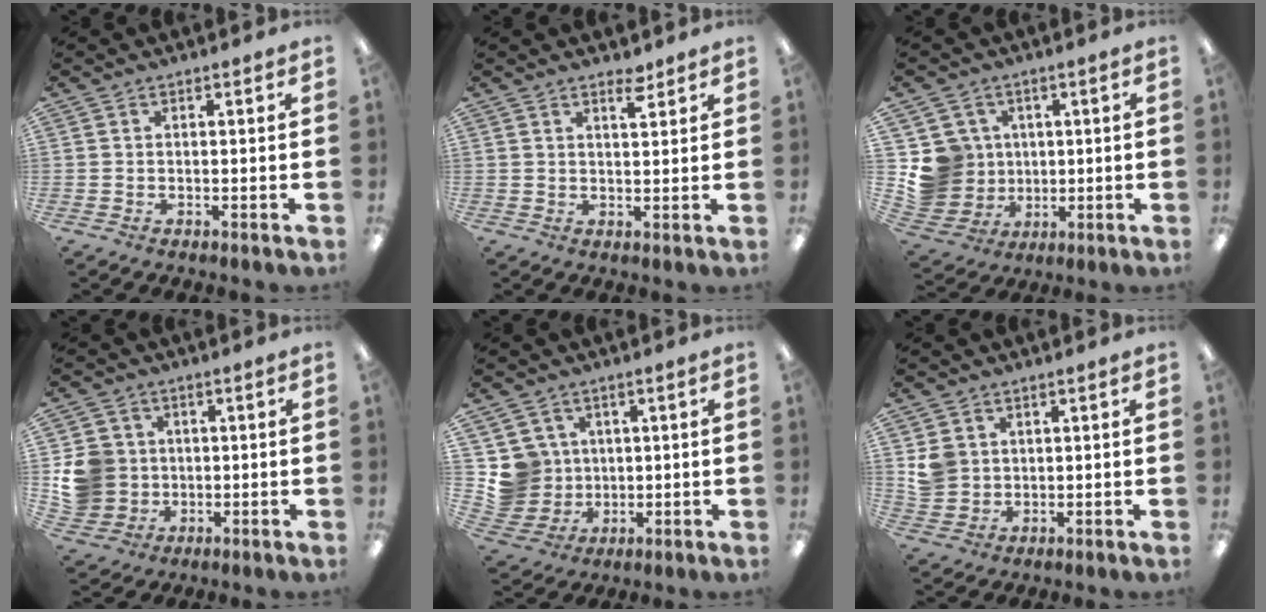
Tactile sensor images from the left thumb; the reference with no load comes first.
{"total": 3.2, "force": [2.6, 0.8, 1.7], "torque": [-0.015, -0.013, 0.042]}
{"total": 10.4, "force": [1.8, 10.1, 2.0], "torque": [-0.066, -0.006, 0.047]}
{"total": 10.3, "force": [0.7, 9.8, 3.0], "torque": [-0.081, 0.009, 0.024]}
{"total": 8.2, "force": [2.2, 7.9, 0.6], "torque": [-0.028, -0.007, 0.053]}
{"total": 5.2, "force": [1.9, 4.8, 1.0], "torque": [-0.016, 0.005, 0.036]}